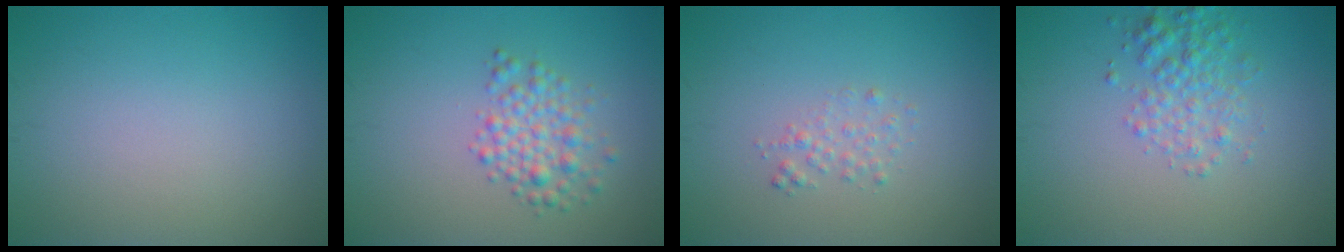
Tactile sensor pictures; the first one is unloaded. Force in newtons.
{"total": 2.9, "press": 2.9, "slide": 0.1}
{"total": 1.2, "press": 1.2, "slide": 0.0}
{"total": 2.9, "press": 2.9, "slide": 0.1}